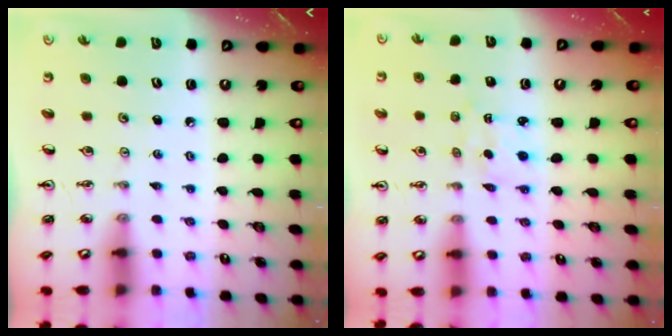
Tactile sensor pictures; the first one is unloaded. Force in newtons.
{"total": 1.6, "press": 1.5, "slide": 0.7}